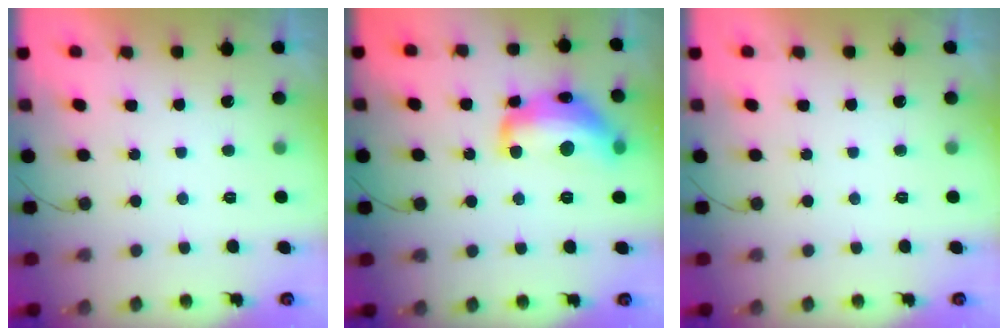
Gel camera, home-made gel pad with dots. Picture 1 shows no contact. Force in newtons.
{"total": 16.4, "press": 16.4, "slide": 1.0}
{"total": 0.0}